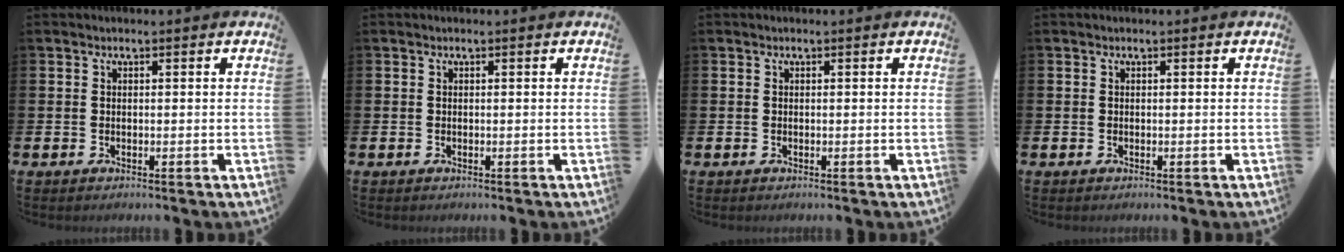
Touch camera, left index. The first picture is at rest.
{"total": 0.0}
{"total": 0.0}
{"total": 0.0}